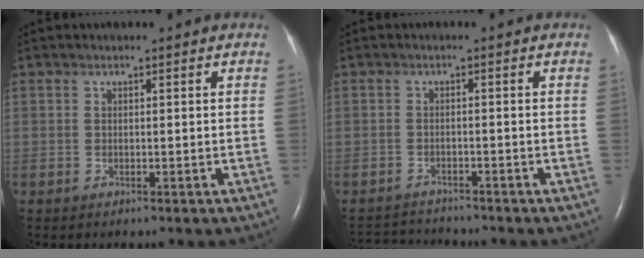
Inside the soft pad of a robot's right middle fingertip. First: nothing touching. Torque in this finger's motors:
{"motor_torque": [-0.33, -0.20, -0.13, -0.04]}